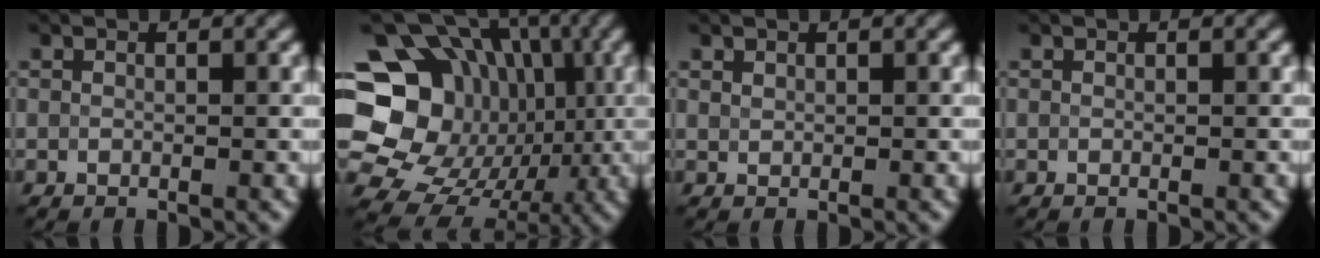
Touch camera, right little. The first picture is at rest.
{"total": 18.2, "force": [0.7, 16.0, 8.7], "torque": [-0.155, 0.034, -0.007]}
{"total": 0.7, "force": [0.5, 0.4, 0.3], "torque": [-0.003, 0.000, 0.009]}
{"total": 0.0}